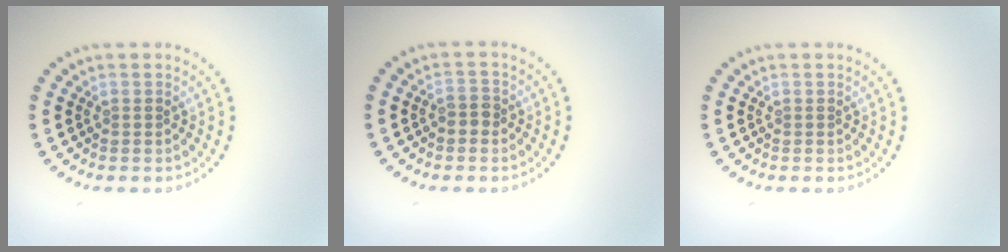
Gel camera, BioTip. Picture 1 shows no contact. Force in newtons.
{"total": 1.5, "press": 1.4, "slide": 0.6}
{"total": 0.0}